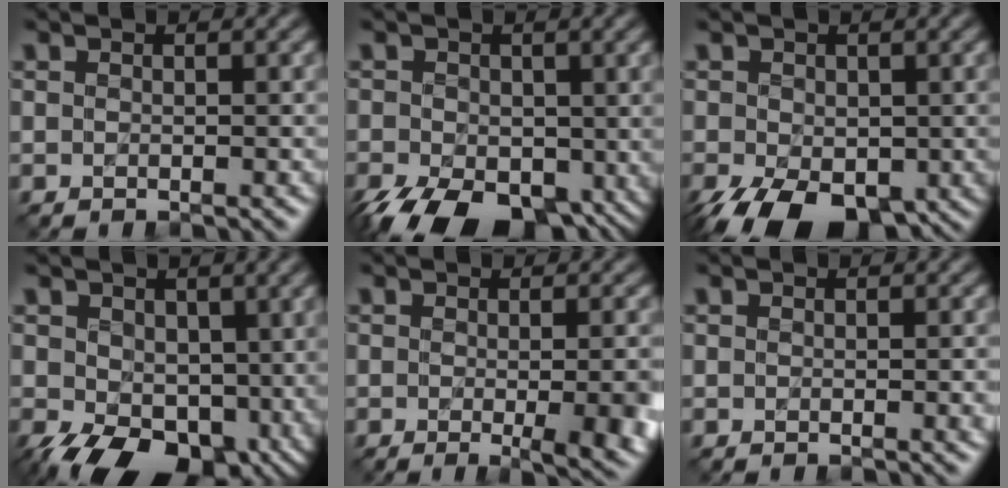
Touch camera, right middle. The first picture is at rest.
{"total": 10.5, "force": [-4.6, 6.1, 7.2], "torque": [-0.124, -0.039, -0.071]}
{"total": 8.5, "force": [-4.0, 4.7, 5.7], "torque": [-0.114, -0.031, -0.061]}
{"total": 10.7, "force": [-3.1, 6.7, 7.7], "torque": [-0.139, -0.035, -0.042]}
{"total": 7.2, "force": [-1.2, 2.8, 6.6], "torque": [-0.050, -0.007, -0.006]}
{"total": 1.6, "force": [0.0, 0.6, 1.5], "torque": [-0.010, -0.003, 0.001]}